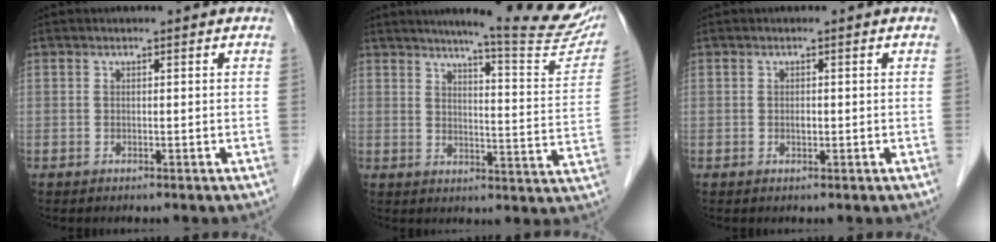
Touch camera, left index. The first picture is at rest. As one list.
[{"total": 19.3, "force": [17.0, 0.5, 9.1], "torque": [-0.115, -0.067, 0.197]}, {"total": 0.6, "force": [0.1, 0.3, 0.5], "torque": [-0.011, 0.001, 0.001]}]